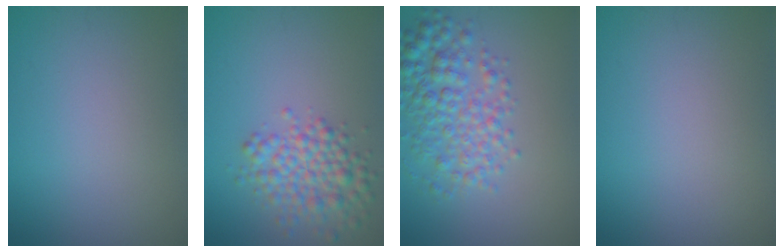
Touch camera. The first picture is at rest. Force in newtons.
{"total": 4.5, "press": 4.5, "slide": 0.2}
{"total": 5.0, "press": 5.0, "slide": 0.2}
{"total": 0.0}